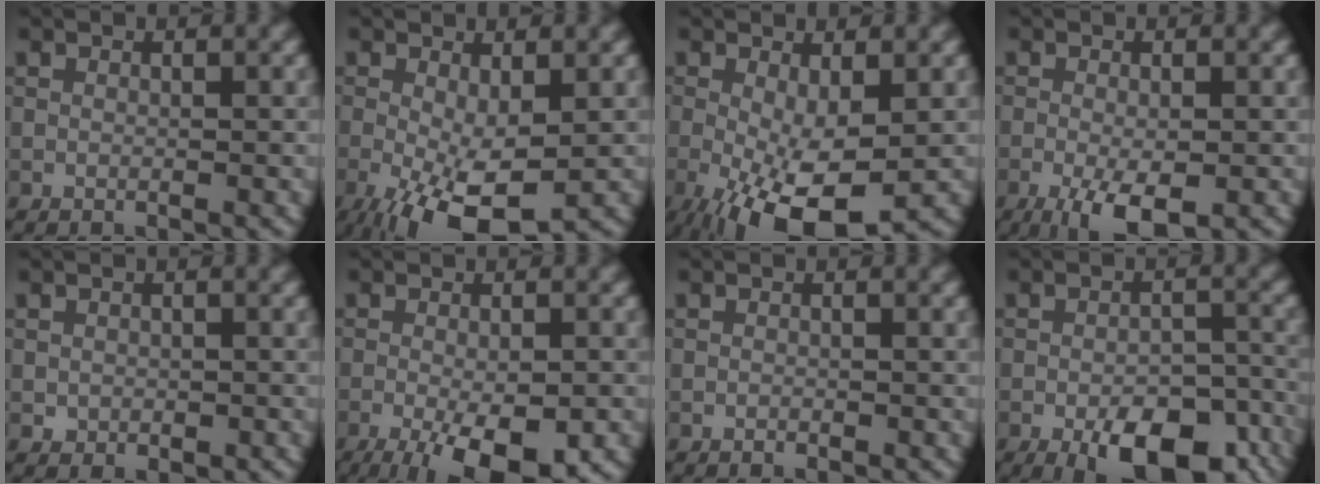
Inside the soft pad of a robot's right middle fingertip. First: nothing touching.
{"total": 7.6, "force": [-3.0, 2.8, 6.4], "torque": [-0.130, -0.016, -0.049]}
{"total": 8.3, "force": [-3.0, 2.9, 7.2], "torque": [-0.144, -0.018, -0.046]}
{"total": 4.9, "force": [-2.3, 1.7, 4.0], "torque": [-0.073, -0.007, -0.038]}
{"total": 1.1, "force": [-0.2, 1.0, 0.6], "torque": [-0.008, -0.006, -0.003]}
{"total": 9.4, "force": [-4.8, 3.0, 7.6], "torque": [-0.128, -0.023, -0.066]}
{"total": 0.5, "force": [-0.3, 0.2, 0.3], "torque": [-0.003, -0.001, -0.005]}
{"total": 10.4, "force": [-6.1, 4.2, 7.2], "torque": [-0.097, -0.010, -0.083]}